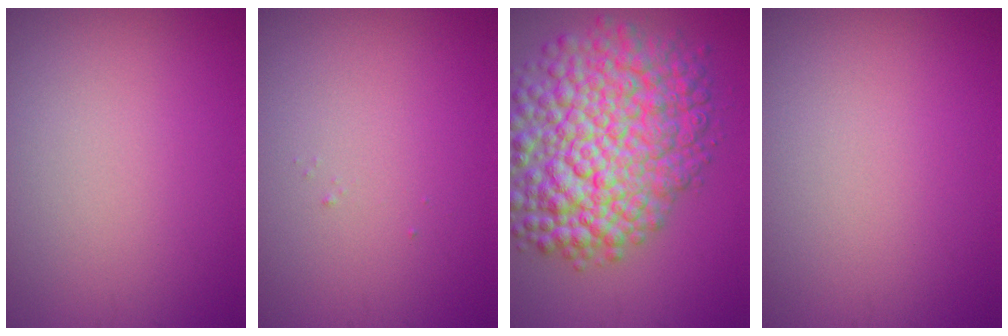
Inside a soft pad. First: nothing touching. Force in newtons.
{"total": 0.0}
{"total": 11.8, "press": 11.8, "slide": 0.4}
{"total": 0.0}